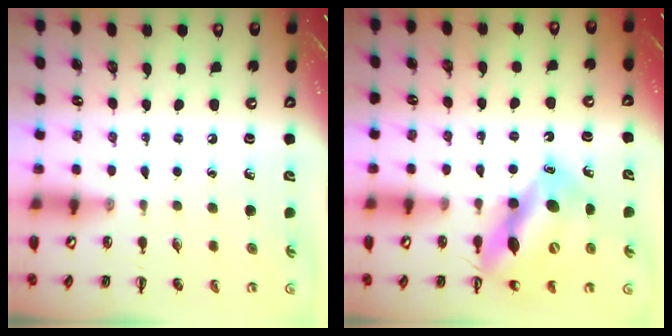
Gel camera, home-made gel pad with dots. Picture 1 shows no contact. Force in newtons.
{"total": 14.2, "press": 13.4, "slide": 4.6}